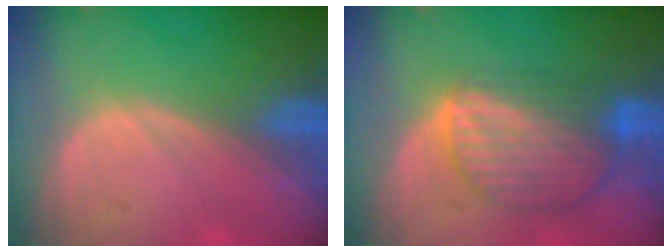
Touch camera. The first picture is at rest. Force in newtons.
{"total": 8.7, "press": 7.7, "slide": 4.1}